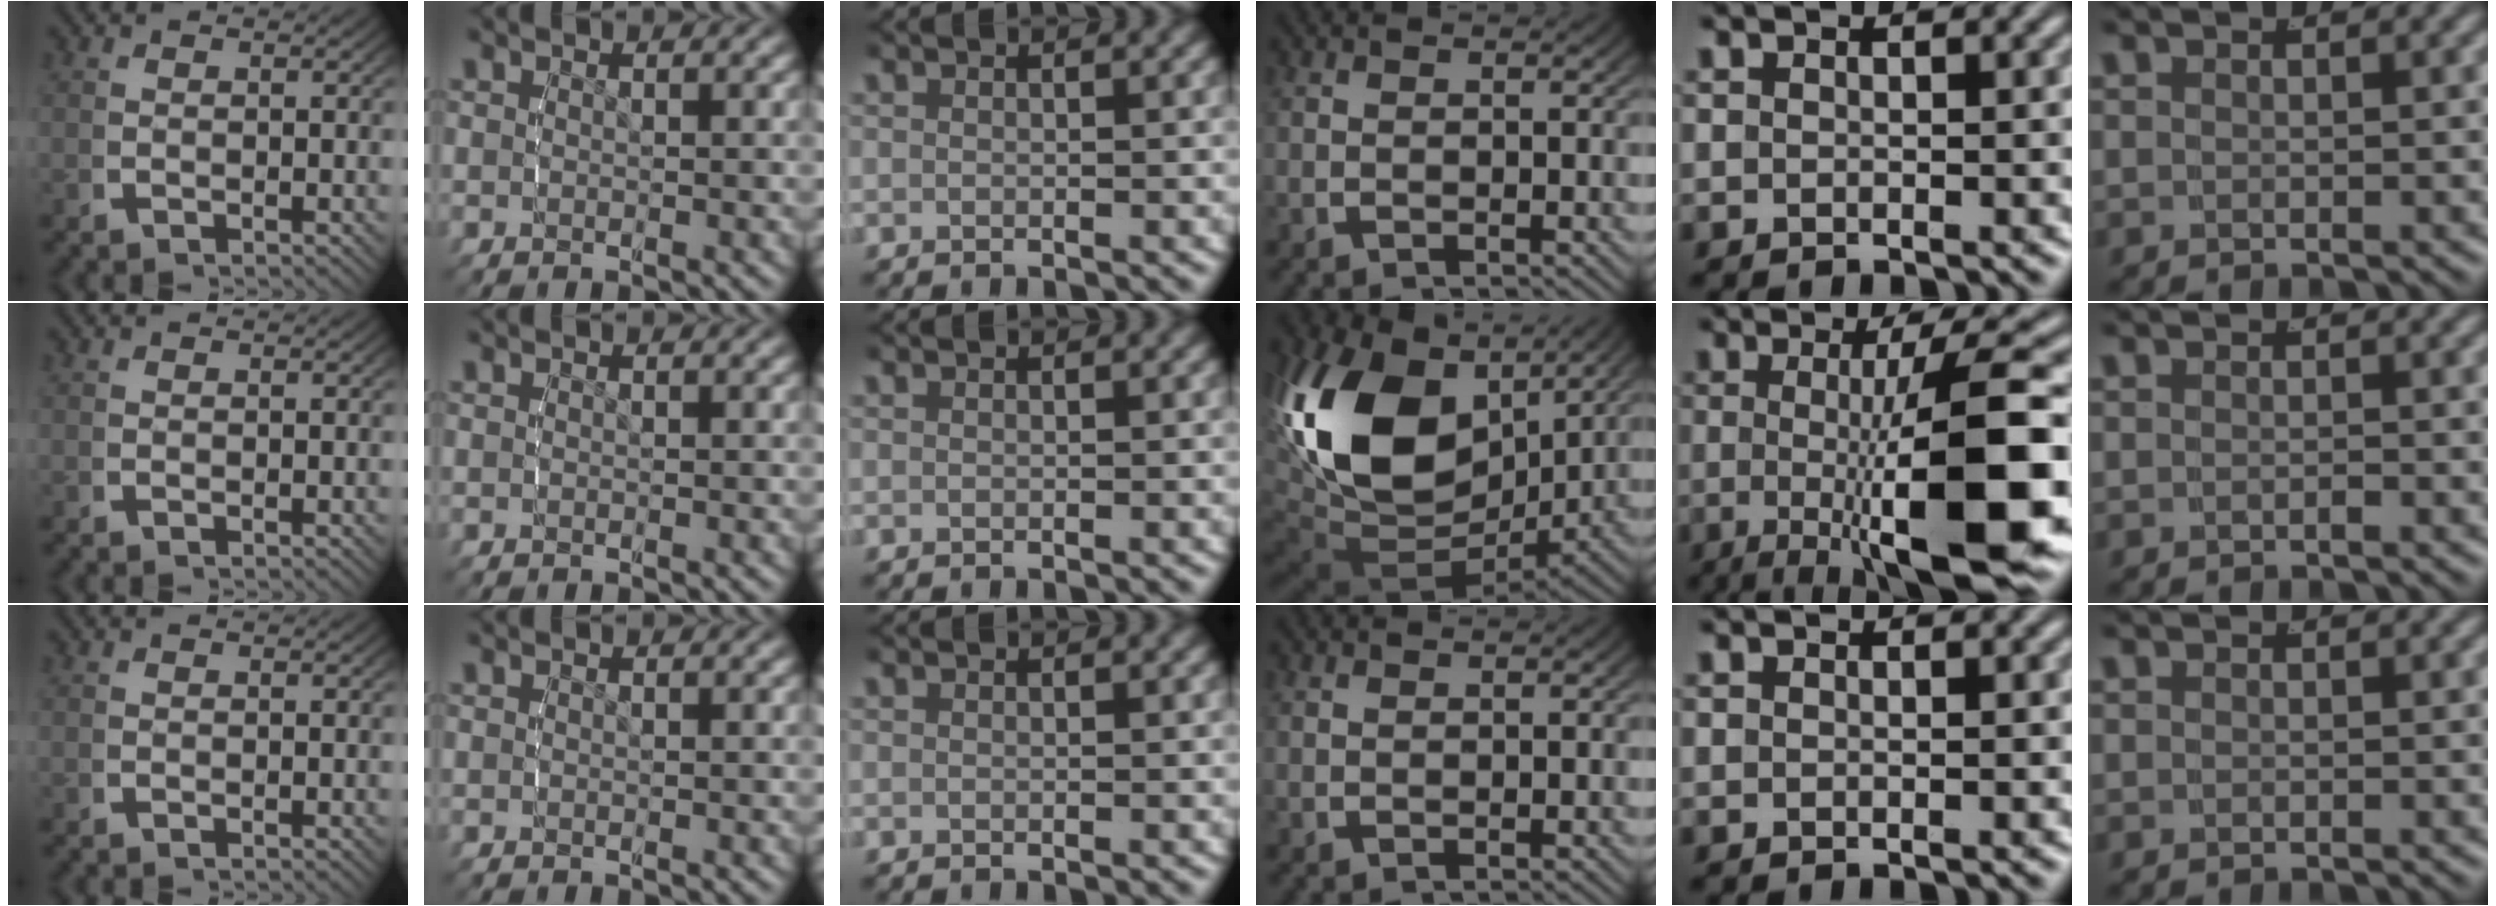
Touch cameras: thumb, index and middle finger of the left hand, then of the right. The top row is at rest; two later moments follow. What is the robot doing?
{"motion": "lift_and_place", "object": "lipstick"}